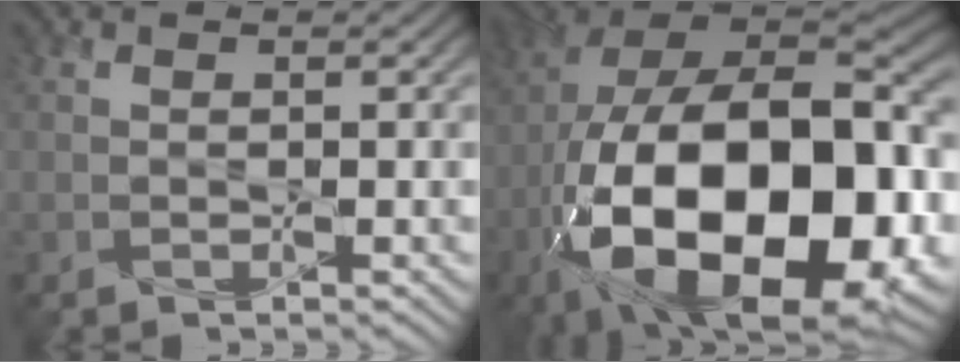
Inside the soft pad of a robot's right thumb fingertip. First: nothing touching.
{"total": 23.6, "force": [-7.8, 12.6, 18.4], "torque": [-0.373, -0.037, -0.108]}